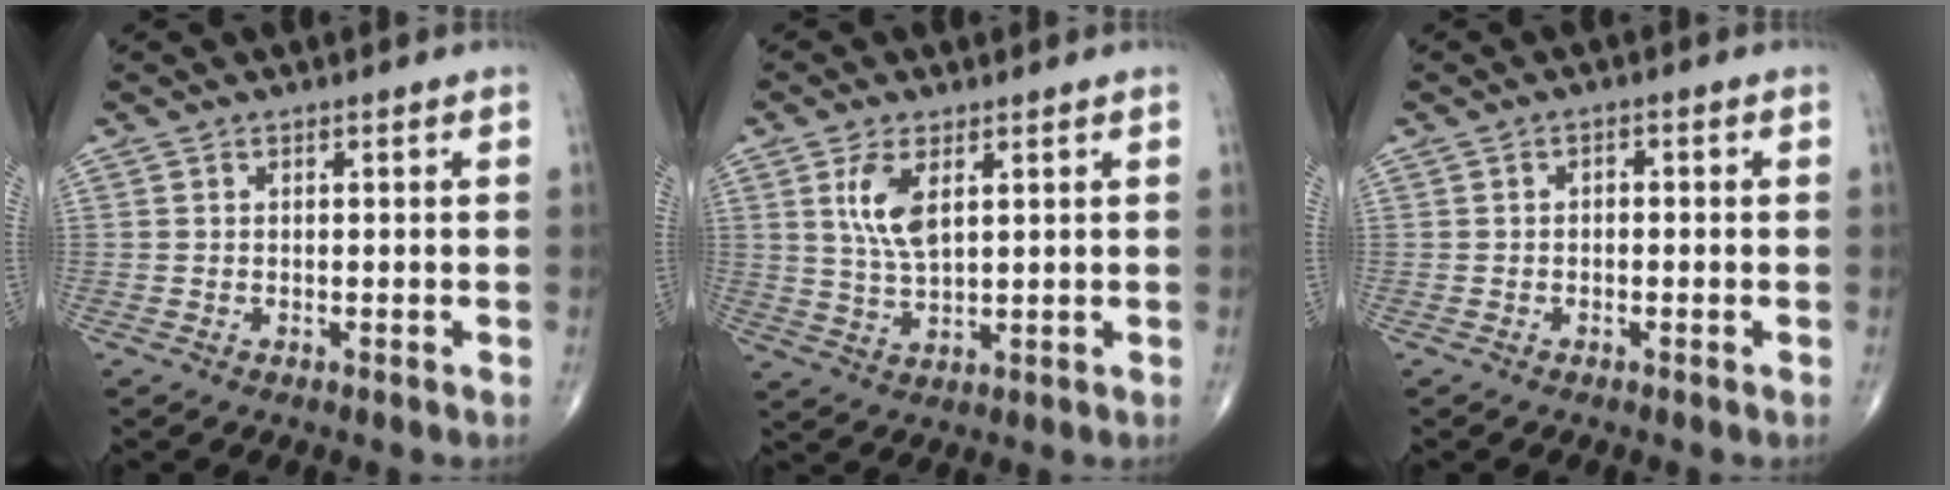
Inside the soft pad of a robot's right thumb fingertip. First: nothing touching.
{"total": 7.4, "force": [2.7, 3.3, 6.1], "torque": [-0.117, -0.012, 0.059]}
{"total": 1.0, "force": [-0.2, 0.7, 0.7], "torque": [-0.004, 0.005, -0.008]}